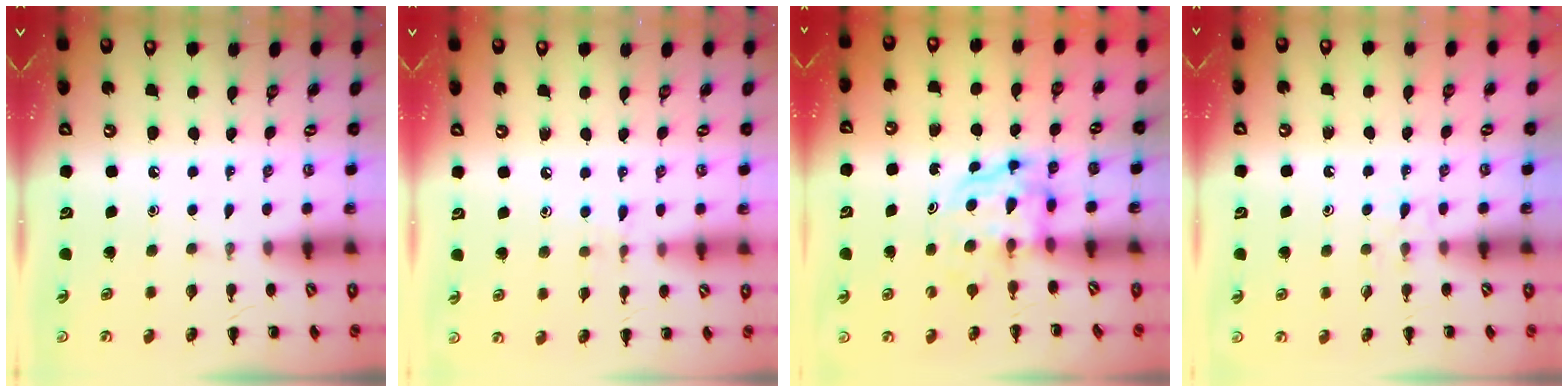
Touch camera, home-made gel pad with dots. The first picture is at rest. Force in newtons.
{"total": 5.9, "press": 5.5, "slide": 2.2}
{"total": 3.9, "press": 3.9, "slide": 0.4}
{"total": 3.3, "press": 3.0, "slide": 1.3}